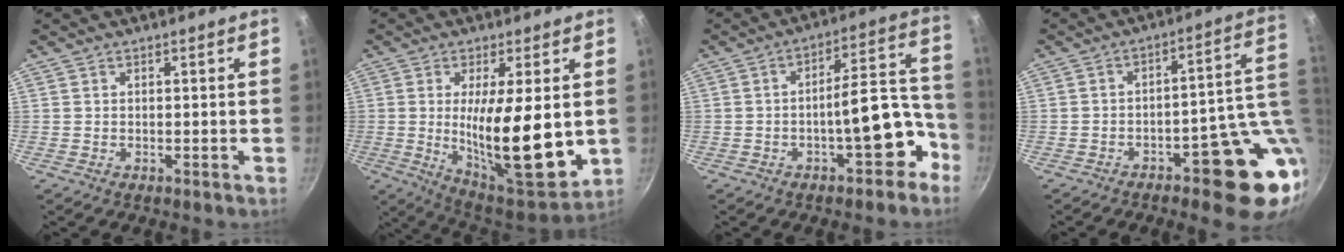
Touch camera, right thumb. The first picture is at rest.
{"total": 19.5, "force": [0.0, 5.7, 18.6], "torque": [-0.296, -0.026, 0.010]}
{"total": 12.4, "force": [-5.5, 5.2, 9.9], "torque": [-0.084, 0.080, -0.069]}
{"total": 14.9, "force": [-2.7, 6.2, 13.3], "torque": [-0.123, 0.029, -0.028]}